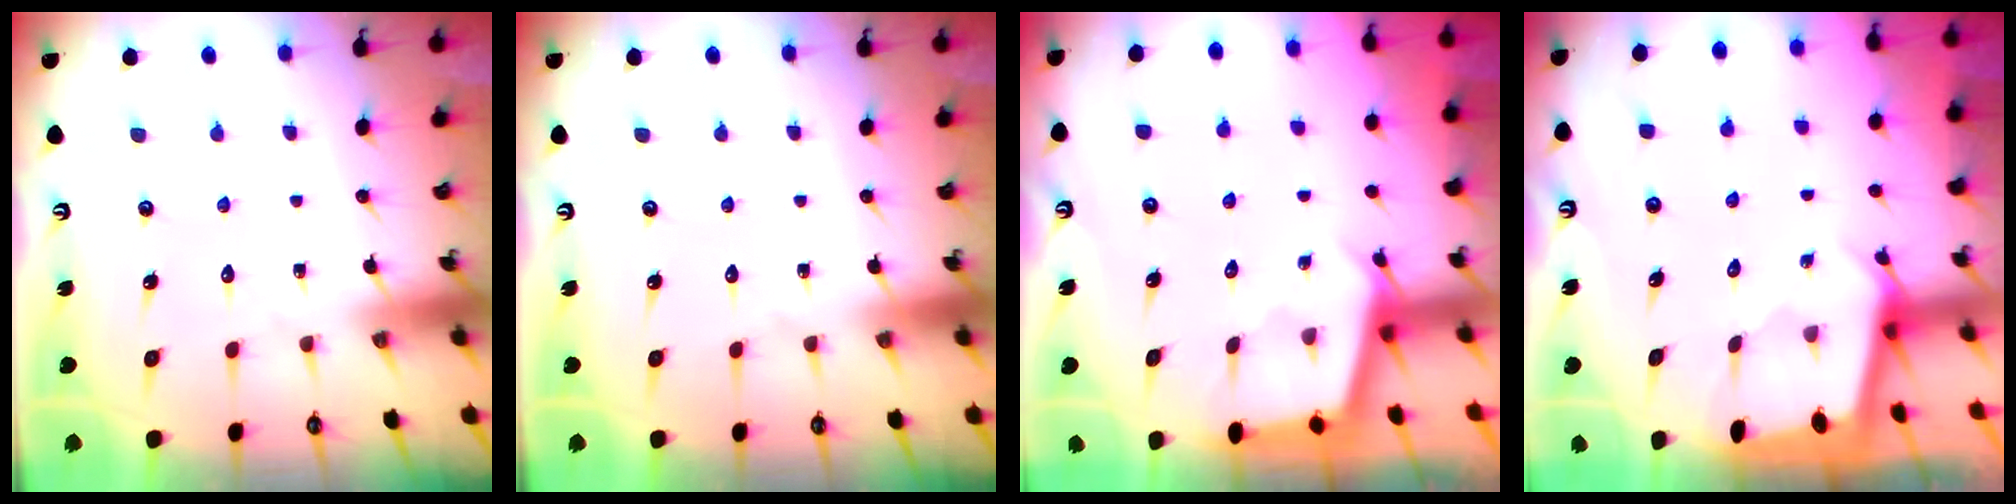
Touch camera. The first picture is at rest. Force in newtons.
{"total": 0.0}
{"total": 3.0, "press": 3.0, "slide": 0.3}
{"total": 1.7, "press": 1.7, "slide": 0.2}